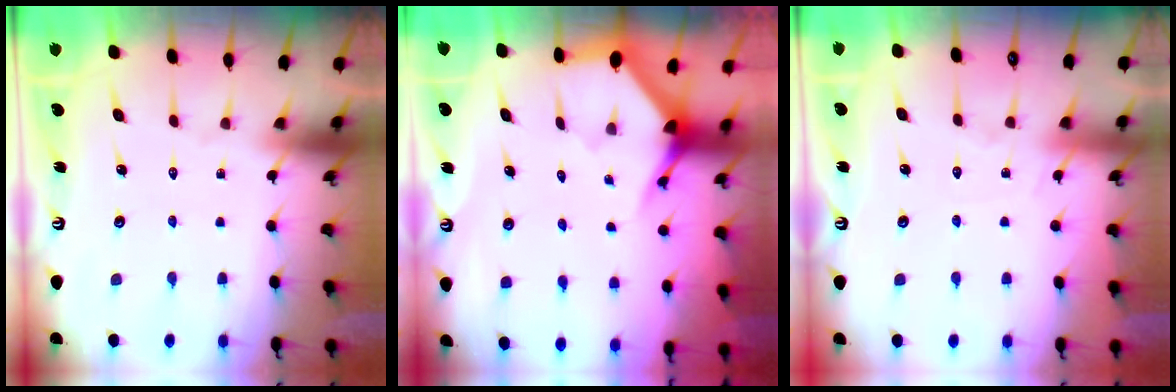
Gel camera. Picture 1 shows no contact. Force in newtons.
{"total": 3.5, "press": 3.5, "slide": 0.1}
{"total": 5.8, "press": 5.7, "slide": 0.7}